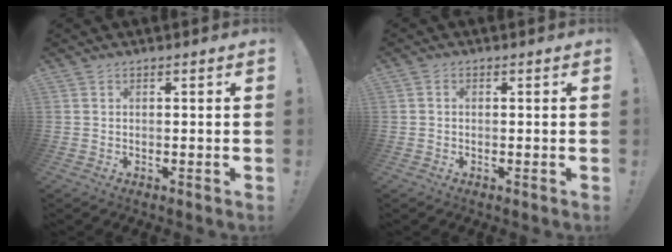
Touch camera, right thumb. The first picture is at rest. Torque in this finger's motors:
{"motor_torque": [-0.49, -0.09, -0.34, 0.23, 0.05]}